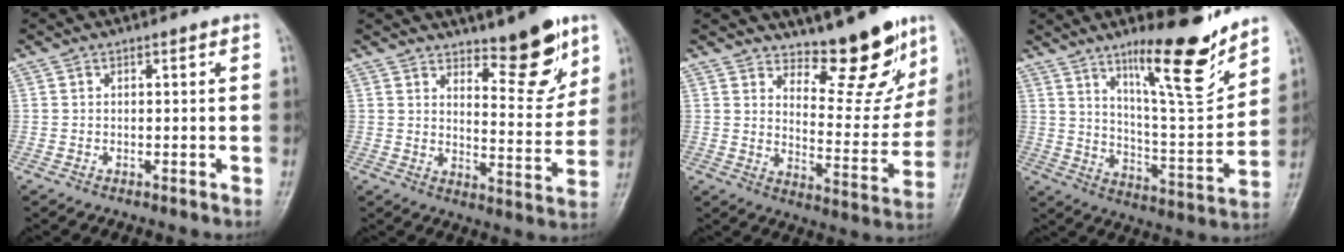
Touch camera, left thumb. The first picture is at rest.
{"total": 10.9, "force": [7.4, 3.7, 7.1], "torque": [-0.069, -0.060, 0.118]}
{"total": 13.5, "force": [10.6, 4.7, 6.9], "torque": [-0.049, -0.089, 0.159]}
{"total": 17.2, "force": [11.9, 3.5, 12.0], "torque": [-0.156, -0.086, 0.199]}